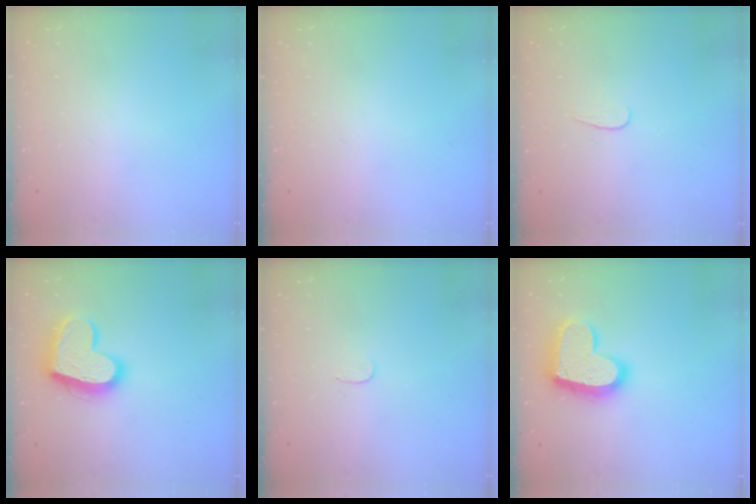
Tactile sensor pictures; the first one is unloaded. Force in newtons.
{"total": 0.0}
{"total": 3.8, "press": 3.8, "slide": 0.4}
{"total": 16.6, "press": 16.5, "slide": 1.4}
{"total": 3.0, "press": 3.0, "slide": 0.3}
{"total": 18.3, "press": 18.3, "slide": 1.2}